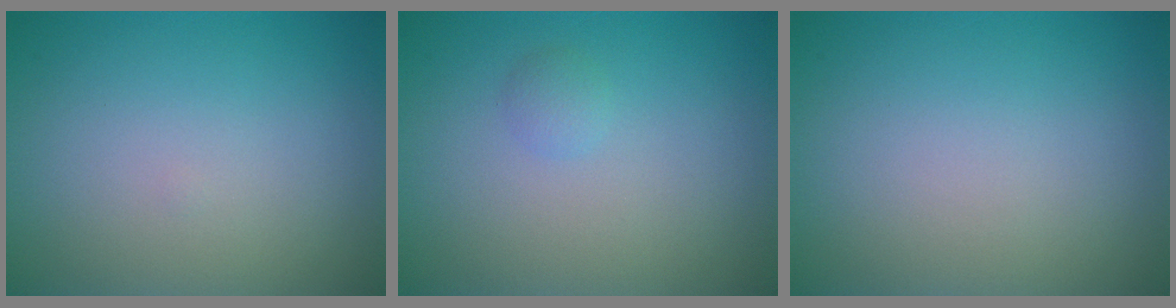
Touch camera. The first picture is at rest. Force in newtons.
{"total": 0.9, "press": 0.9, "slide": 0.0}
{"total": 0.0}